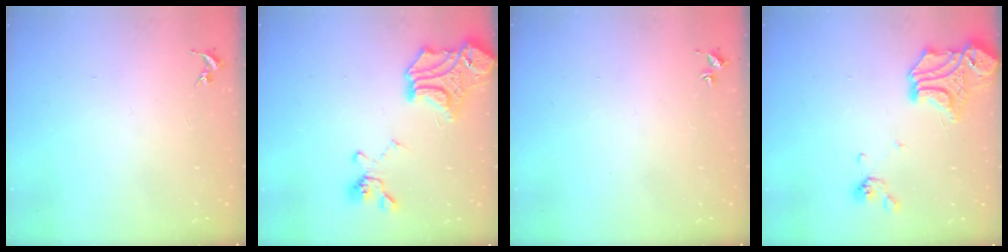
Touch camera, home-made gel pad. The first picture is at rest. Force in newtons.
{"total": 20.9, "press": 20.7, "slide": 2.1}
{"total": 1.5, "press": 1.5, "slide": 0.2}
{"total": 17.6, "press": 17.5, "slide": 1.9}